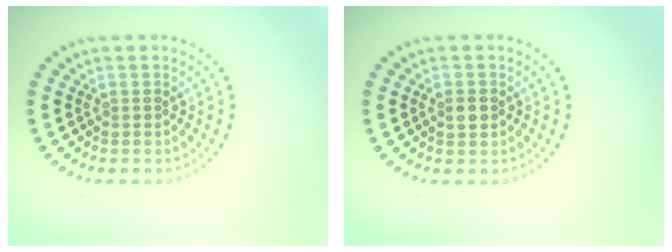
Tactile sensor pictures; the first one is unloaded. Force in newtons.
{"total": 1.3, "press": 1.2, "slide": 0.4}